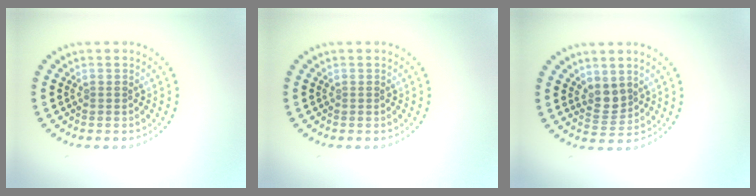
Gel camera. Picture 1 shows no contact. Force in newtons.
{"total": 0.0}
{"total": 2.1, "press": 1.8, "slide": 1.2}